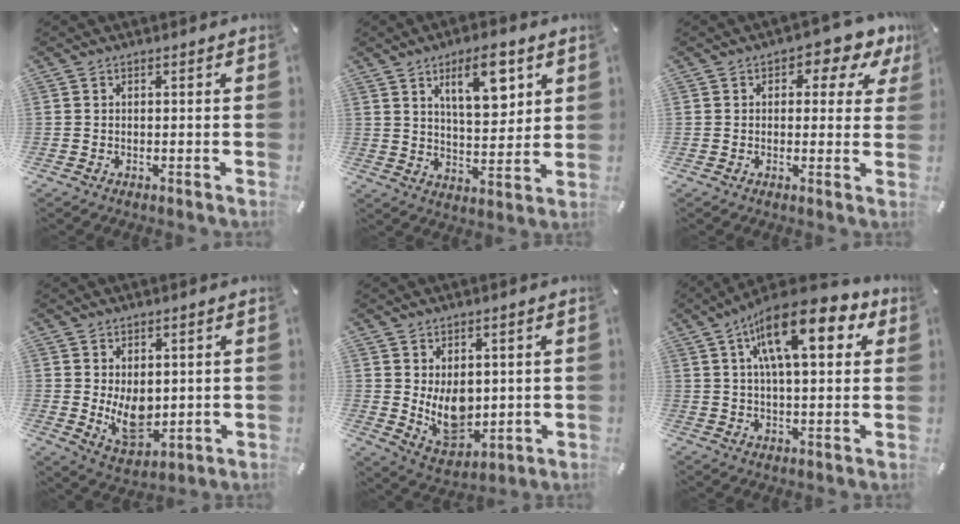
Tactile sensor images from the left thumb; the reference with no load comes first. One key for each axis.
{"total": 12.1, "fx": 6.4, "fy": 5.2, "fz": 8.9, "tx": -0.130, "ty": -0.024, "tz": 0.105}
{"total": 5.8, "fx": 2.4, "fy": 3.4, "fz": 4.0, "tx": -0.048, "ty": -0.009, "tz": 0.033}
{"total": 9.4, "fx": 0.8, "fy": 6.6, "fz": 6.7, "tx": -0.102, "ty": -0.012, "tz": 0.018}
{"total": 10.2, "fx": 1.6, "fy": 7.7, "fz": 6.5, "tx": -0.098, "ty": -0.024, "tz": 0.033}
{"total": 17.7, "fx": 7.9, "fy": 6.8, "fz": 14.4, "tx": -0.240, "ty": -0.019, "tz": 0.123}